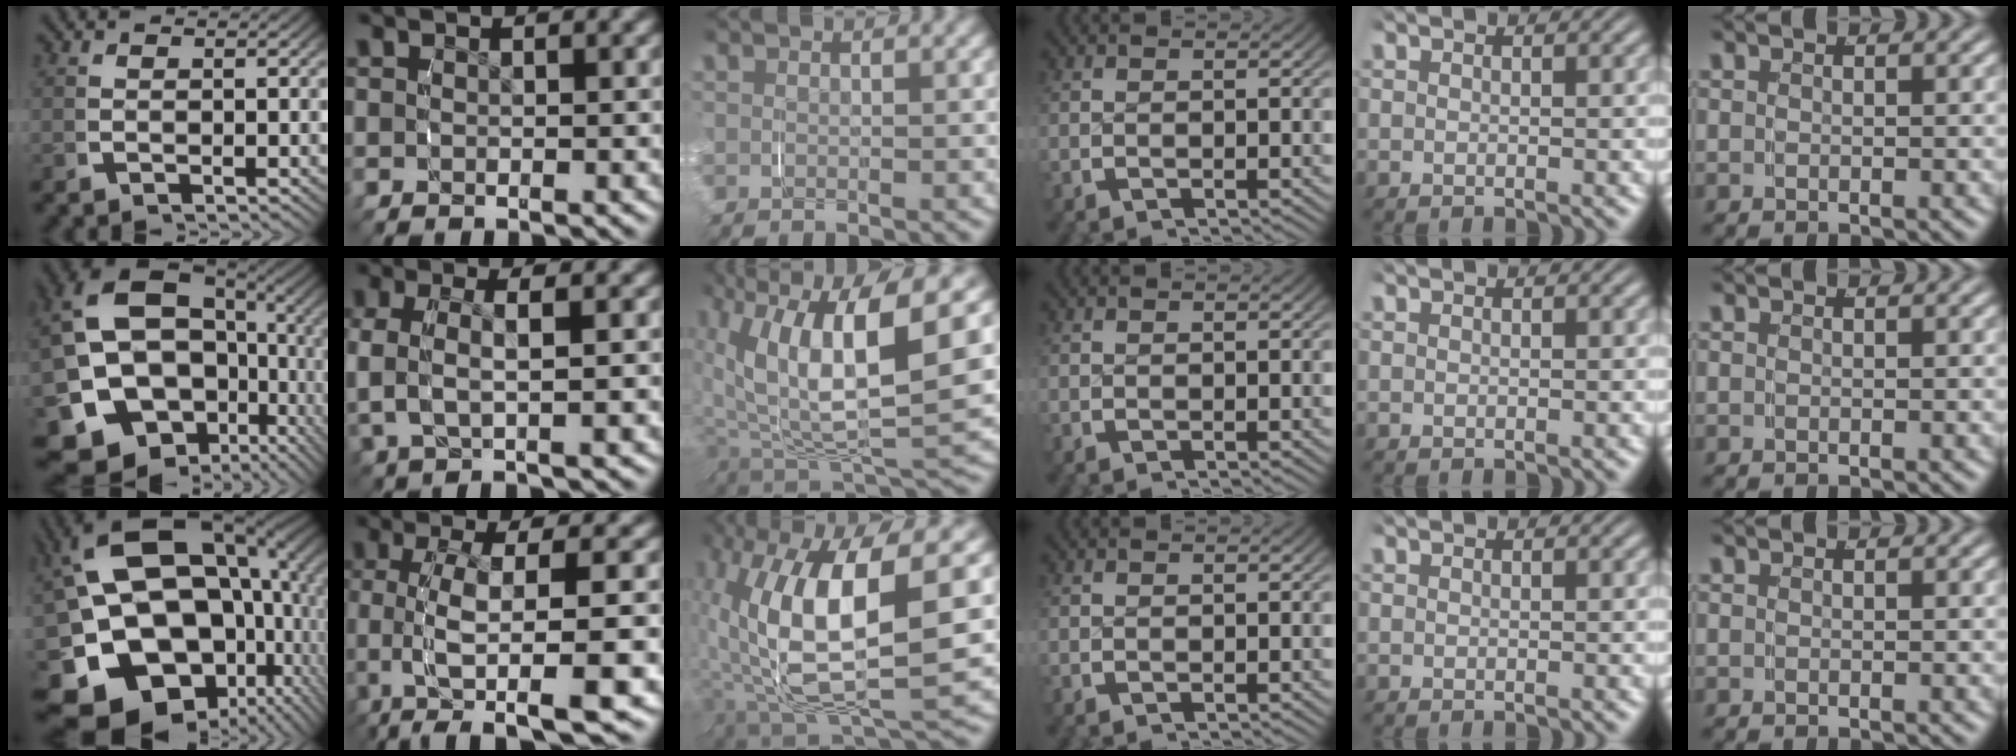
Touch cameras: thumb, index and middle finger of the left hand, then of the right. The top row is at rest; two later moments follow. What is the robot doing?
{"motion": "grasp_and_lifting", "object": "shorts"}